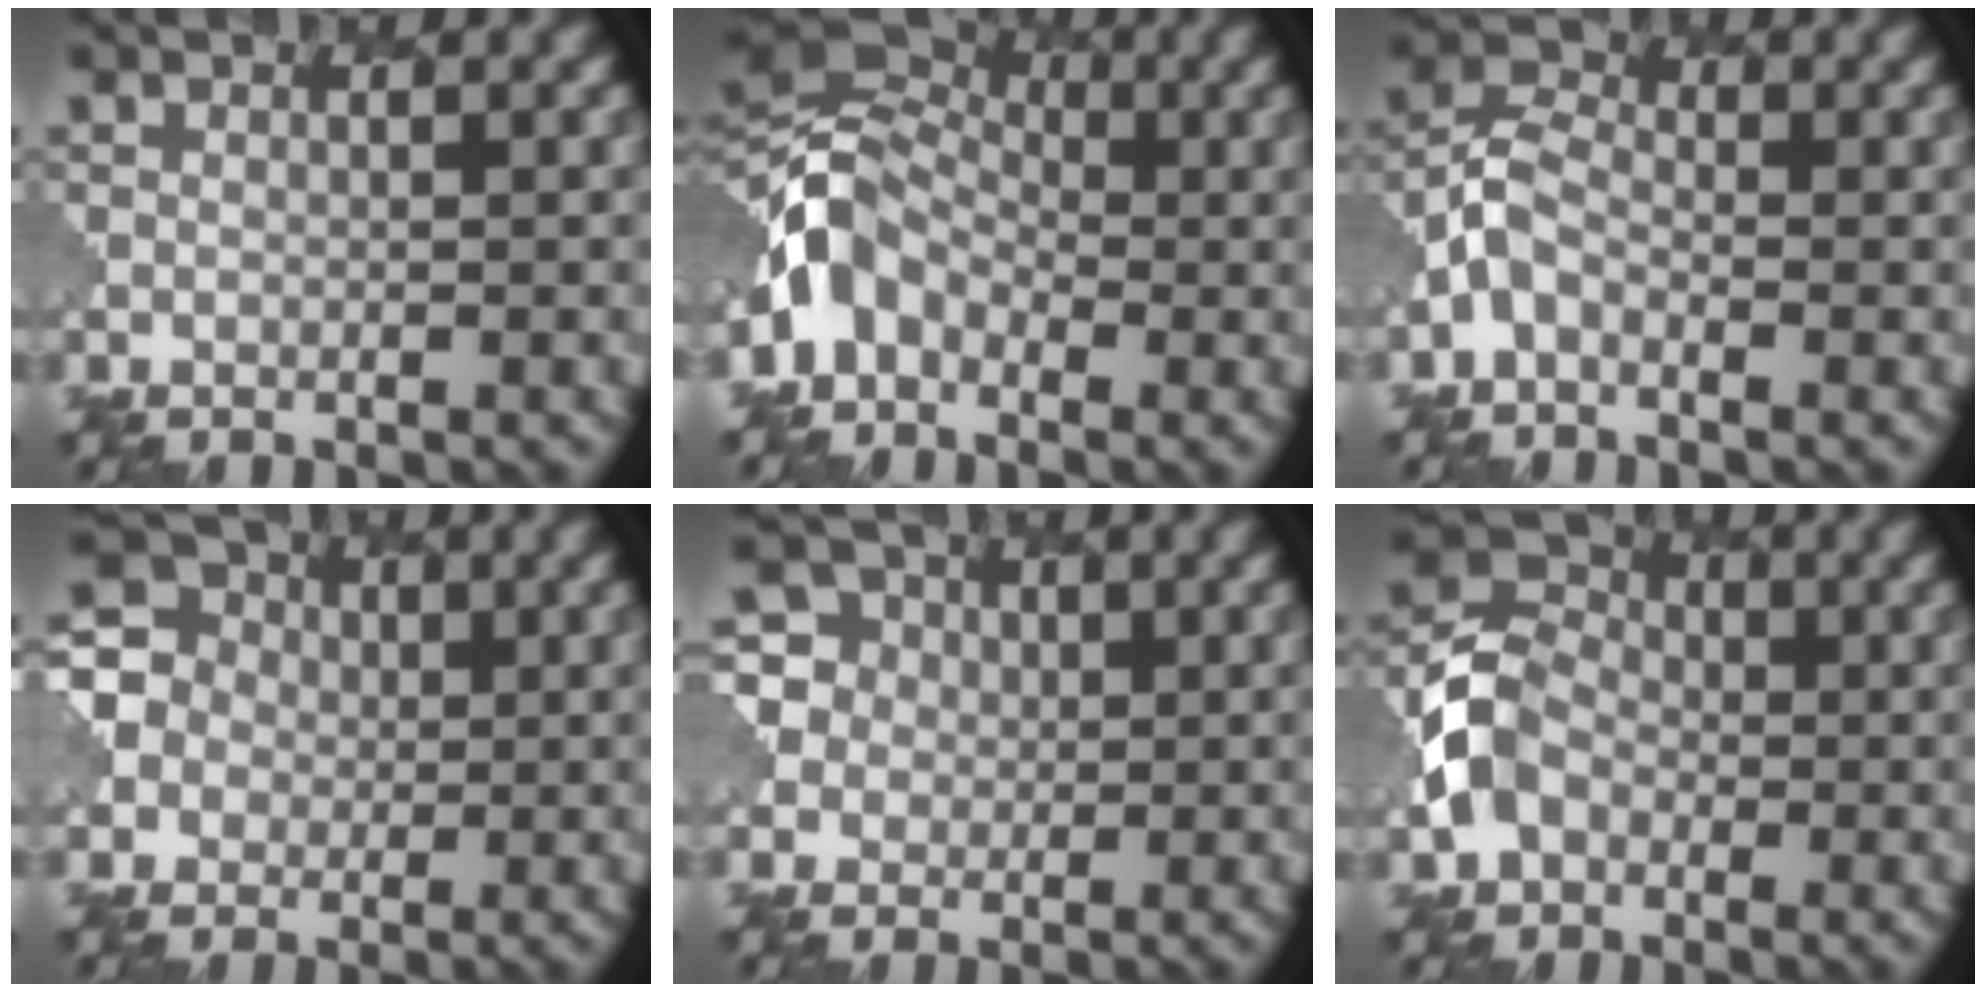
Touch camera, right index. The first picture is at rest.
{"total": 5.9, "force": [-1.8, 4.5, 3.4], "torque": [-0.060, 0.010, -0.058]}
{"total": 3.2, "force": [-1.4, 2.0, 2.0], "torque": [-0.047, 0.011, -0.038]}
{"total": 6.4, "force": [0.6, 6.0, 1.9], "torque": [-0.054, 0.034, -0.015]}
{"total": 6.5, "force": [1.7, 5.9, 1.9], "torque": [-0.046, 0.039, 0.016]}
{"total": 5.4, "force": [-1.2, 4.5, 2.8], "torque": [-0.062, 0.006, -0.037]}